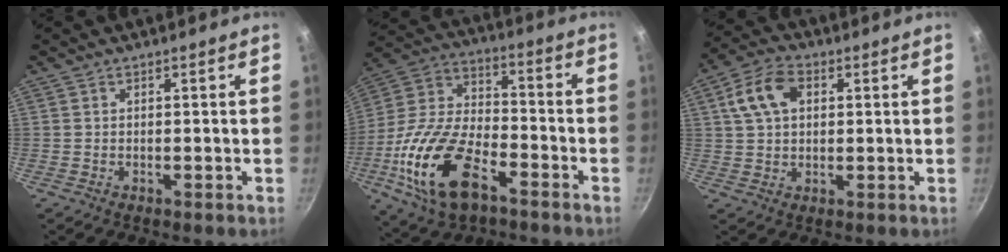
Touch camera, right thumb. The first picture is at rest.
{"total": 21.4, "force": [-9.1, 11.2, 15.8], "torque": [-0.302, 0.037, -0.182]}
{"total": 9.1, "force": [2.6, 6.2, 6.2], "torque": [-0.106, 0.014, 0.040]}